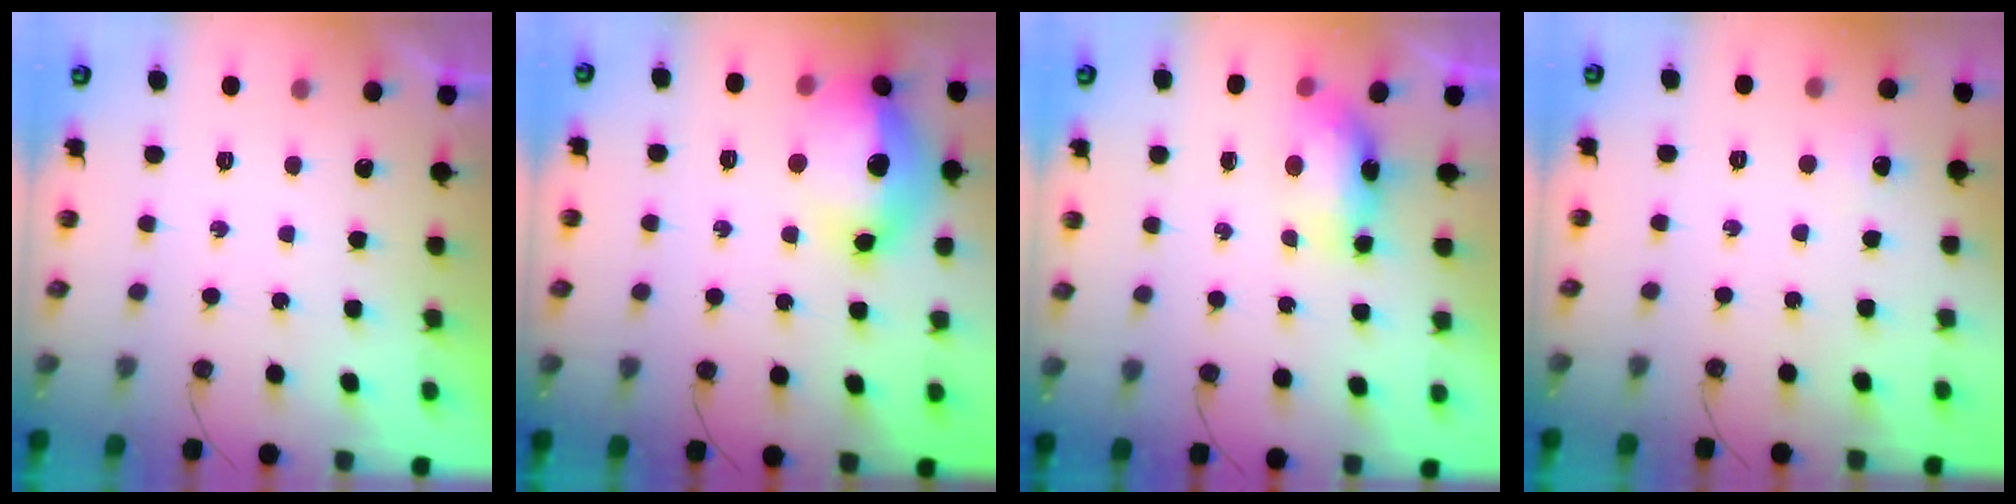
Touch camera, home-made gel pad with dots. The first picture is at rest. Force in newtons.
{"total": 18.4, "press": 18.3, "slide": 2.1}
{"total": 7.2, "press": 7.2, "slide": 0.7}
{"total": 4.1, "press": 4.1, "slide": 0.6}